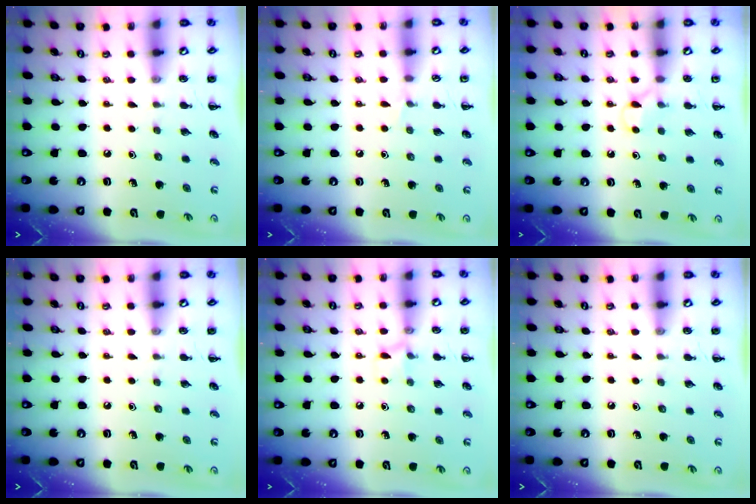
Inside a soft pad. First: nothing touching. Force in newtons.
{"total": 3.0, "press": 2.8, "slide": 1.1}
{"total": 3.6, "press": 3.4, "slide": 1.1}
{"total": 0.0}
{"total": 6.3, "press": 6.0, "slide": 1.8}
{"total": 0.0}